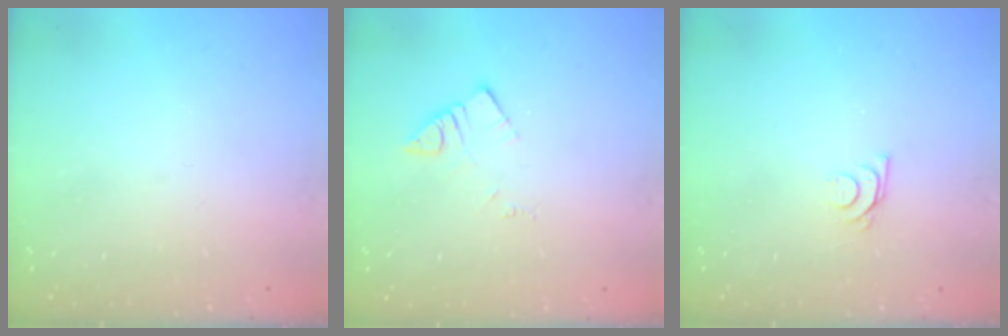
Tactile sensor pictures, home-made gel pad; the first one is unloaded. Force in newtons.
{"total": 3.8, "press": 3.8, "slide": 0.2}
{"total": 5.8, "press": 5.8, "slide": 0.5}